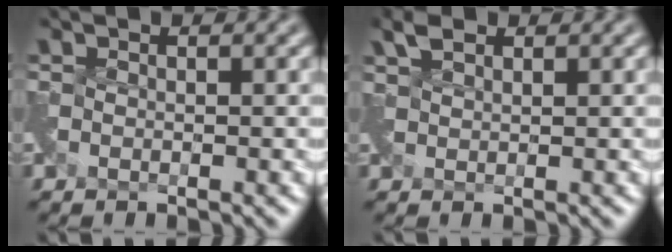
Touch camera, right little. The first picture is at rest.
{"total": 1.9, "force": [1.7, 0.5, 0.6], "torque": [-0.015, 0.012, 0.035]}